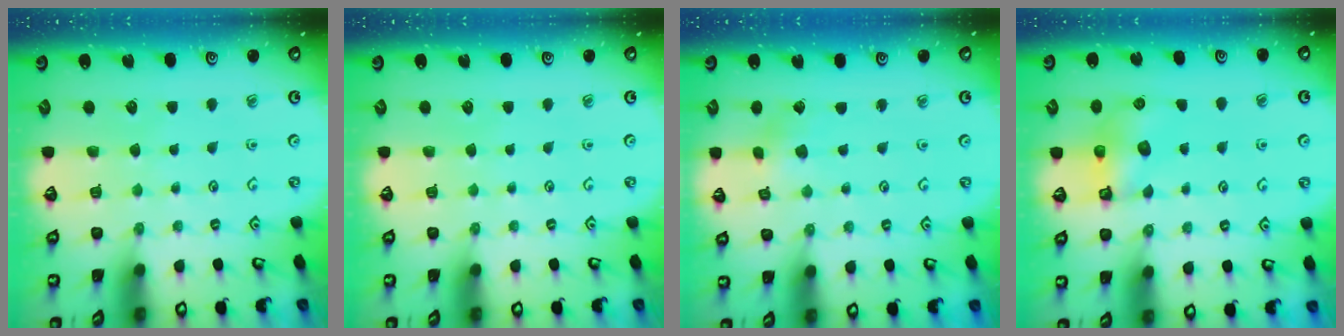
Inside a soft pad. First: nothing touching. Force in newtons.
{"total": 0.0}
{"total": 2.2, "press": 2.2, "slide": 0.2}
{"total": 6.6, "press": 6.6, "slide": 0.3}